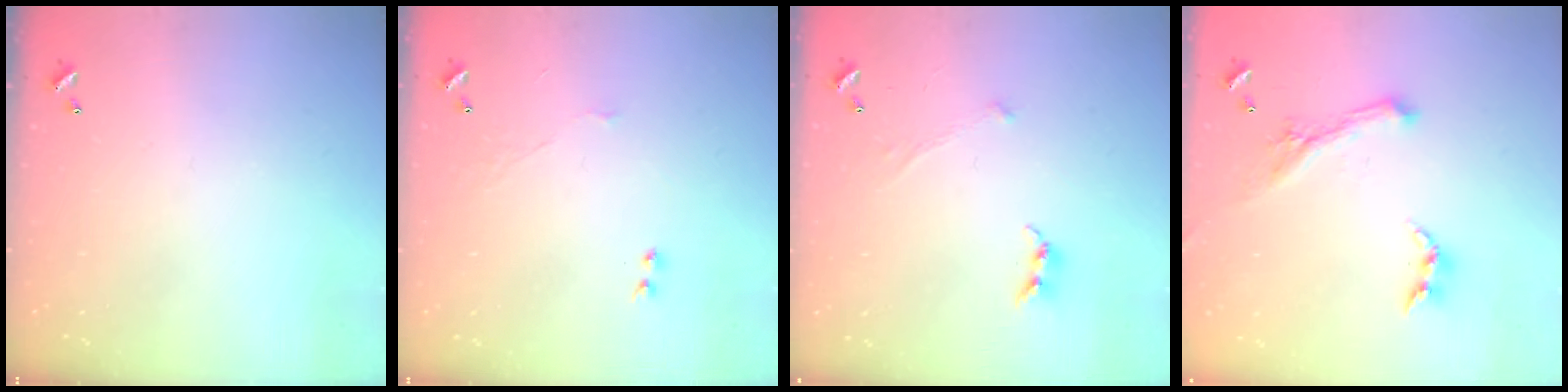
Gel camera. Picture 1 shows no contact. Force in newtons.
{"total": 2.4, "press": 2.3, "slide": 0.6}
{"total": 0.6, "press": 0.6, "slide": 0.3}
{"total": 1.8, "press": 1.7, "slide": 0.4}